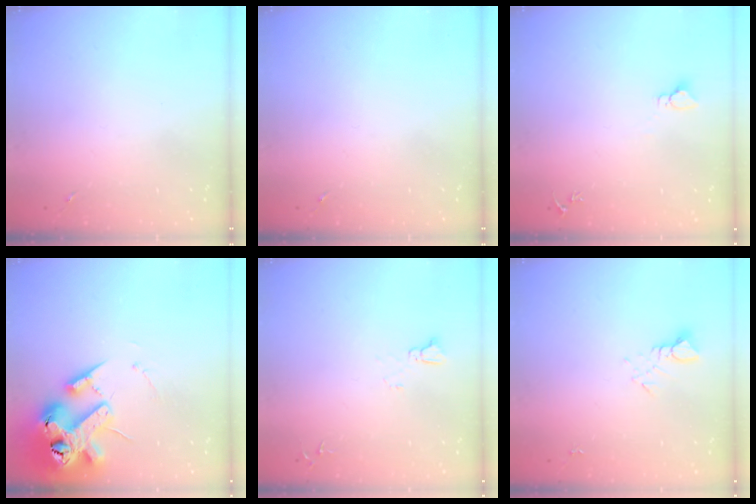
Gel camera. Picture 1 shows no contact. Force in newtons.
{"total": 0.0}
{"total": 2.8, "press": 2.8, "slide": 0.2}
{"total": 18.8, "press": 18.6, "slide": 2.9}
{"total": 4.1, "press": 4.1, "slide": 0.4}
{"total": 3.9, "press": 3.9, "slide": 0.3}